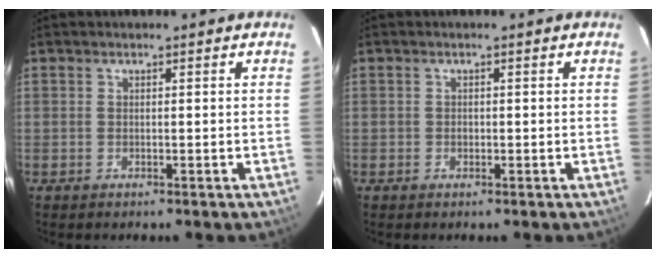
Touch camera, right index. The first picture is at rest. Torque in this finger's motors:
{"motor_torque": [0.09, -0.08, 0.06, 0.02]}